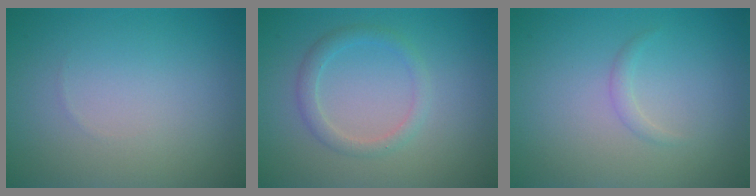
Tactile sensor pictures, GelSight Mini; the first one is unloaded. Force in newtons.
{"total": 1.9, "press": 1.9, "slide": 0.1}
{"total": 0.8, "press": 0.8, "slide": 0.0}